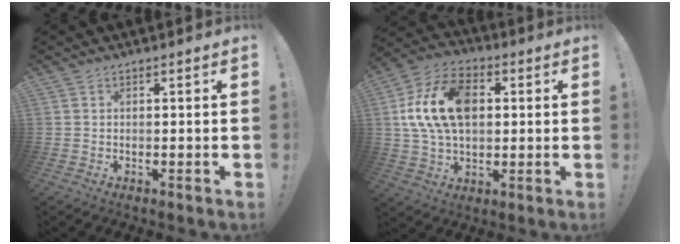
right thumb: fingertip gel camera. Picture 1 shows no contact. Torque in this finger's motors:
{"motor_torque": [0.78, 1.55, 1.77, -0.19, 0.15]}